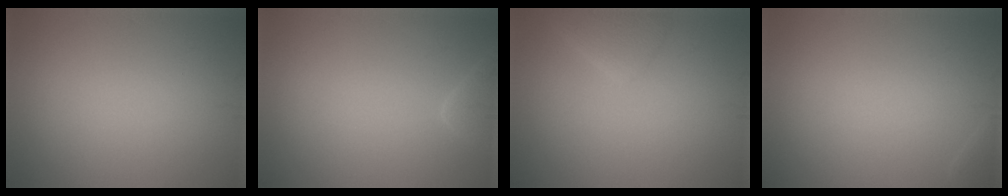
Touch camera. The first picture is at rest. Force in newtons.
{"total": 2.0, "press": 2.0, "slide": 0.2}
{"total": 1.9, "press": 1.9, "slide": 0.2}
{"total": 0.5, "press": 0.5, "slide": 0.1}